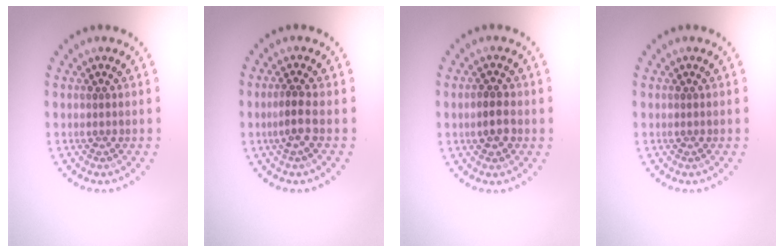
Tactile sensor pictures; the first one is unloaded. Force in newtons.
{"total": 1.8, "press": 1.6, "slide": 0.9}
{"total": 2.2, "press": 2.2, "slide": 0.3}
{"total": 0.0}